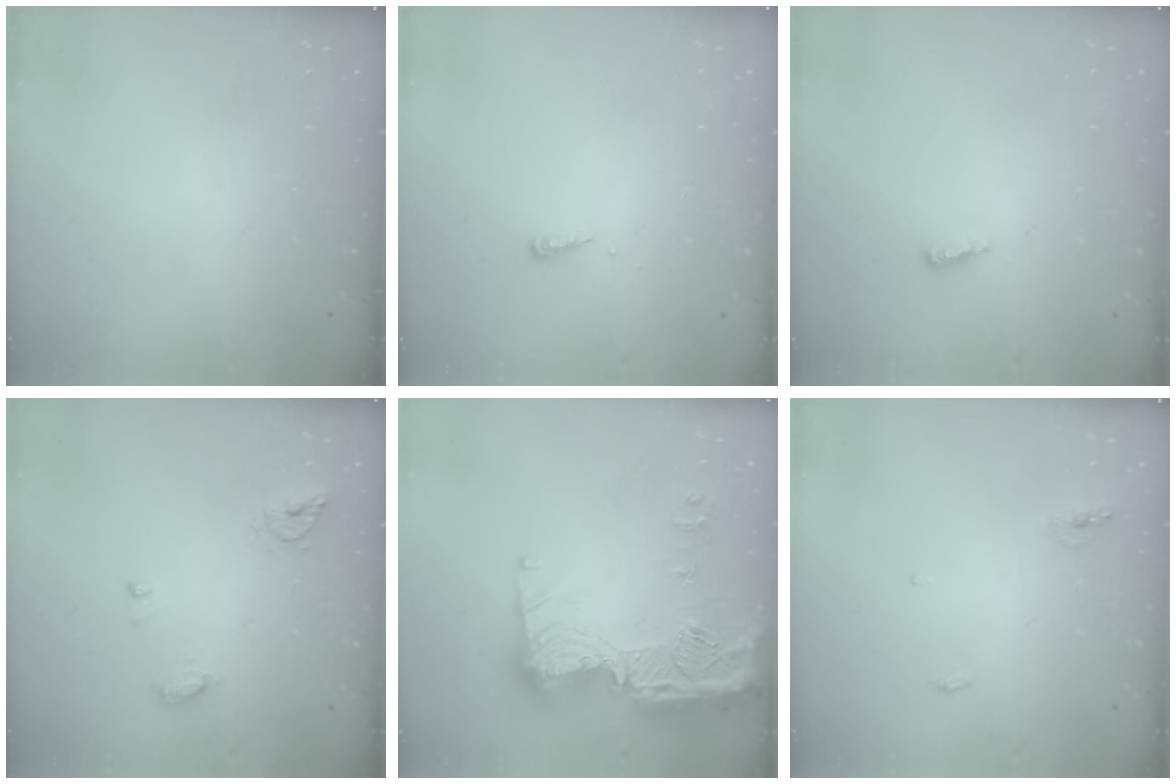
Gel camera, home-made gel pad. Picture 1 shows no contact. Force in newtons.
{"total": 3.9, "press": 3.9, "slide": 0.5}
{"total": 2.5, "press": 2.5, "slide": 0.2}
{"total": 7.4, "press": 7.3, "slide": 0.9}
{"total": 23.2, "press": 23.1, "slide": 2.1}
{"total": 5.0, "press": 4.8, "slide": 1.5}